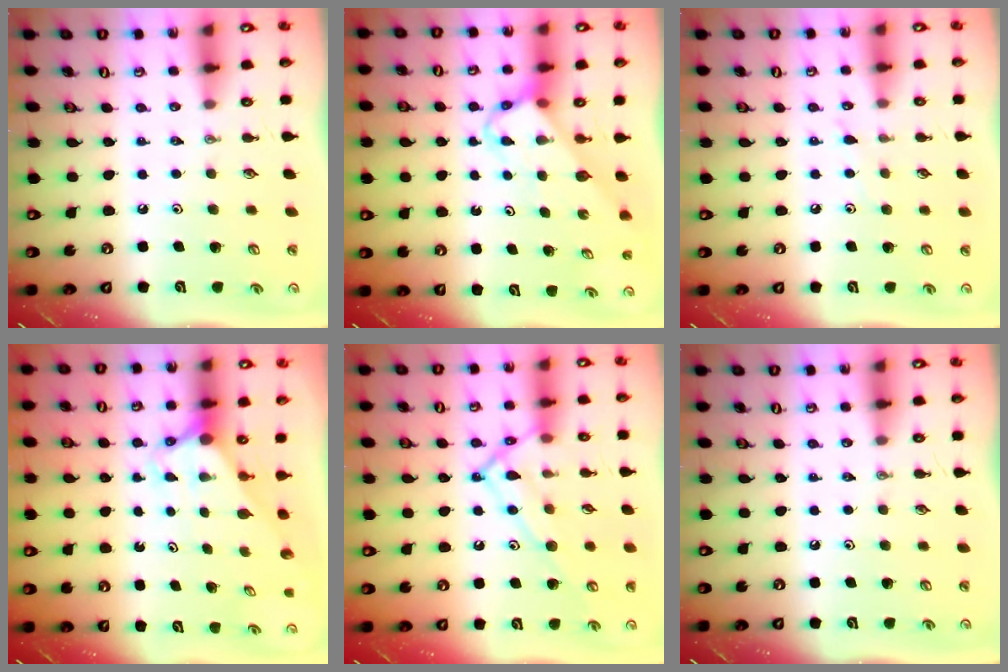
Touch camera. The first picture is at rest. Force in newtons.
{"total": 3.7, "press": 3.7, "slide": 0.1}
{"total": 4.1, "press": 4.1, "slide": 0.6}
{"total": 2.9, "press": 2.9, "slide": 0.0}
{"total": 14.1, "press": 14.1, "slide": 1.0}
{"total": 0.0}